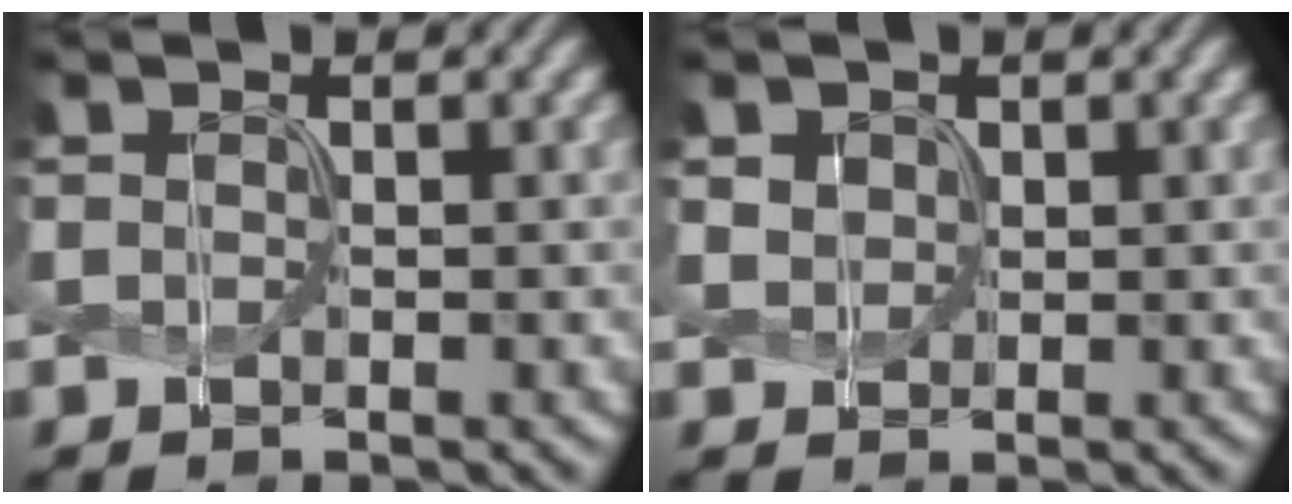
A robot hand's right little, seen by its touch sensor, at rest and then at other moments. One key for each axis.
{"total": 2.3, "fx": 1.3, "fy": 1.6, "fz": 0.9, "tx": -0.034, "ty": 0.004, "tz": 0.030}